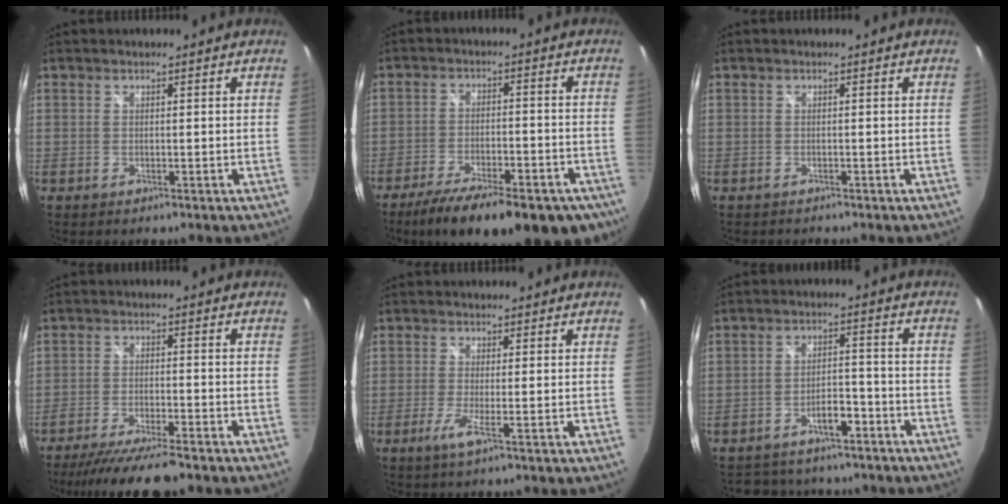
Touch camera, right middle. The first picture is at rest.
{"total": 22.1, "force": [-15.7, 7.5, 13.5], "torque": [-0.228, -0.043, -0.215]}
{"total": 0.6, "force": [-0.6, 0.2, -0.1], "torque": [-0.001, -0.002, -0.010]}
{"total": 12.2, "force": [-10.5, 1.1, 6.2], "torque": [-0.133, -0.028, -0.170]}
{"total": 2.4, "force": [-1.0, -0.7, 2.0], "torque": [-0.052, -0.009, -0.026]}
{"total": 11.4, "force": [-9.2, 5.1, 4.4], "torque": [-0.090, 0.027, -0.118]}